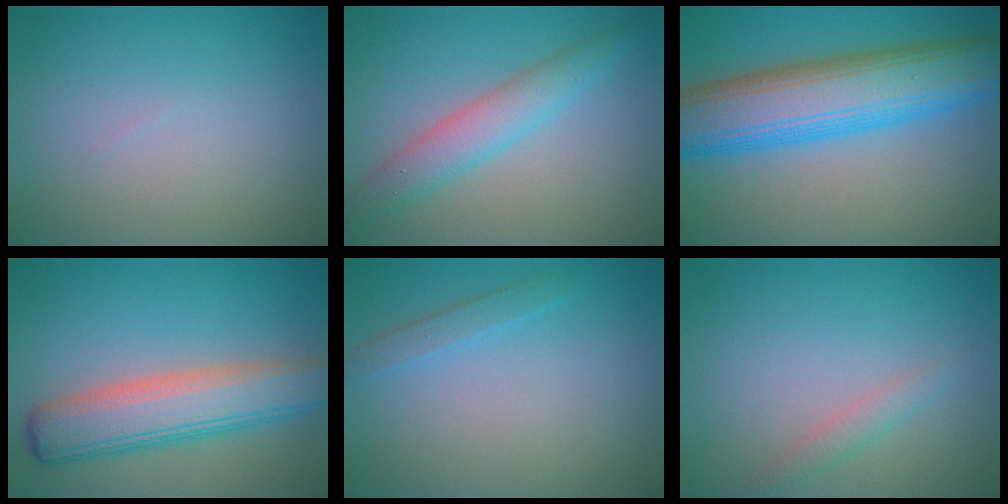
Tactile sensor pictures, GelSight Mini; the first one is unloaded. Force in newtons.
{"total": 3.6, "press": 3.6, "slide": 0.0}
{"total": 11.2, "press": 11.2, "slide": 0.4}
{"total": 7.1, "press": 7.1, "slide": 0.6}
{"total": 1.3, "press": 1.3, "slide": 0.1}
{"total": 1.4, "press": 1.4, "slide": 0.1}